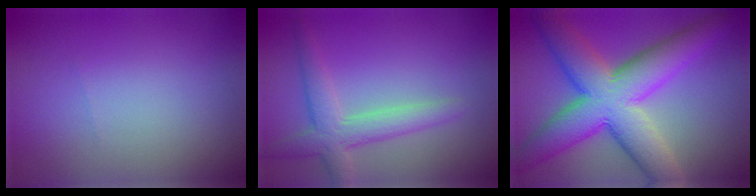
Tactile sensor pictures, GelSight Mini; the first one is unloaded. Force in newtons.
{"total": 3.9, "press": 3.9, "slide": 0.2}
{"total": 11.1, "press": 11.1, "slide": 0.5}